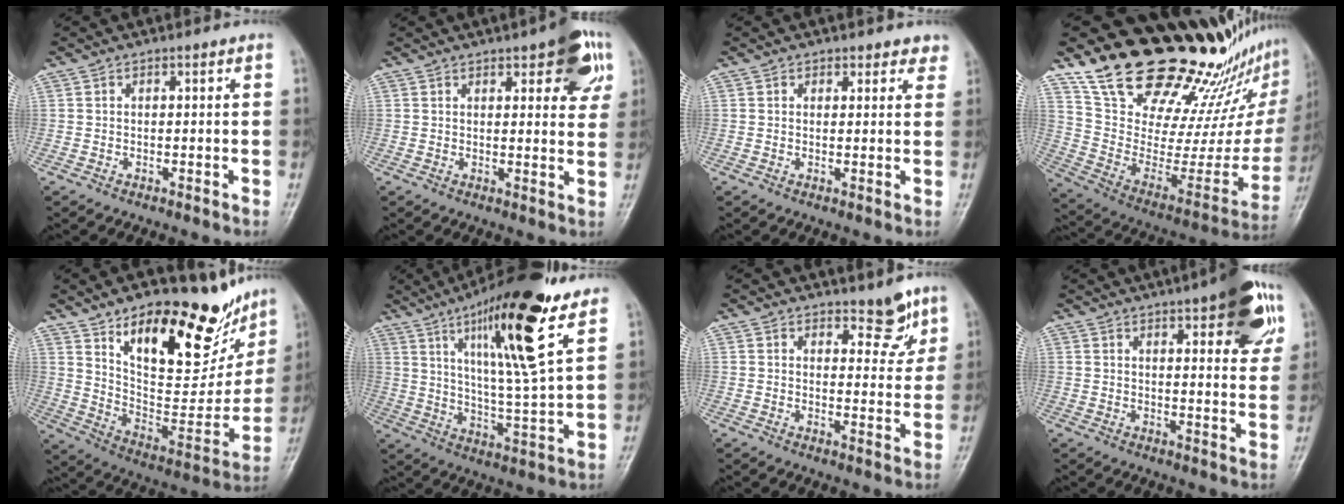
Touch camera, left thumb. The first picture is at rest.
{"total": 9.7, "force": [4.8, 3.5, 7.6], "torque": [-0.065, -0.014, 0.053]}
{"total": 2.9, "force": [2.2, 1.8, 0.4], "torque": [0.032, -0.010, 0.017]}
{"total": 31.2, "force": [26.2, 9.7, 13.7], "torque": [-0.174, -0.169, 0.389]}
{"total": 25.6, "force": [17.0, 10.5, 16.0], "torque": [-0.176, -0.084, 0.272]}
{"total": 19.5, "force": [10.5, 2.8, 16.2], "torque": [-0.255, -0.050, 0.175]}
{"total": 5.4, "force": [4.0, 2.5, 2.6], "torque": [-0.003, -0.030, 0.055]}
{"total": 14.3, "force": [7.2, 4.5, 11.4], "torque": [-0.114, -0.021, 0.089]}